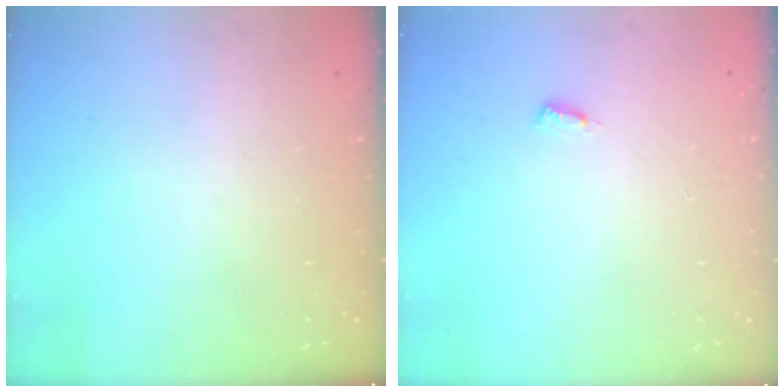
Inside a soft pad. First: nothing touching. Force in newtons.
{"total": 3.4, "press": 3.4, "slide": 0.3}